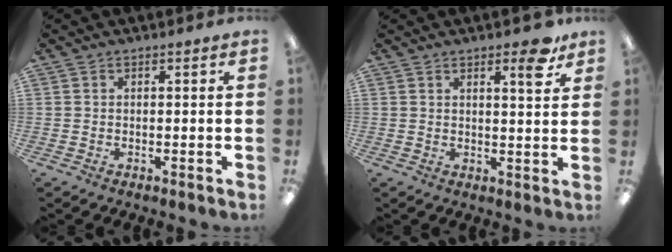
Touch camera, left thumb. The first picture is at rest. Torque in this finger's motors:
{"motor_torque": [-0.13, -0.05, -0.38, 0.26, 0.00]}